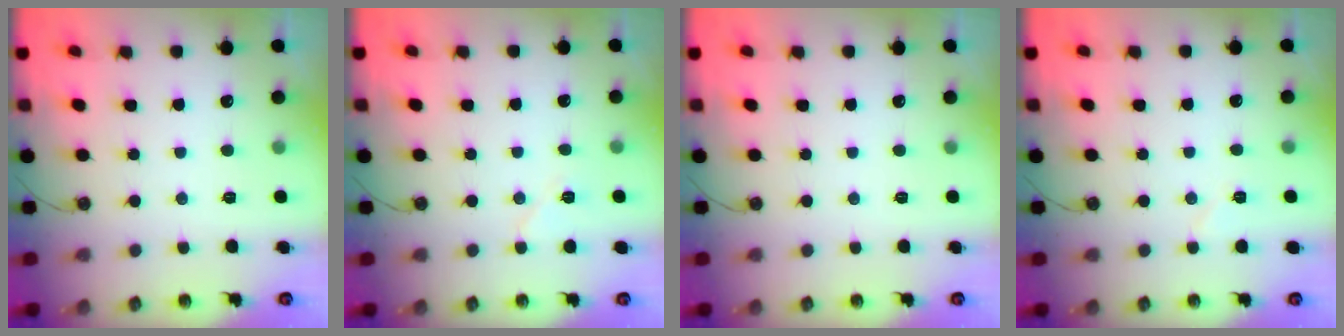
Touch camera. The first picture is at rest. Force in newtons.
{"total": 6.3, "press": 5.8, "slide": 2.5}
{"total": 0.0}
{"total": 3.9, "press": 3.3, "slide": 1.9}